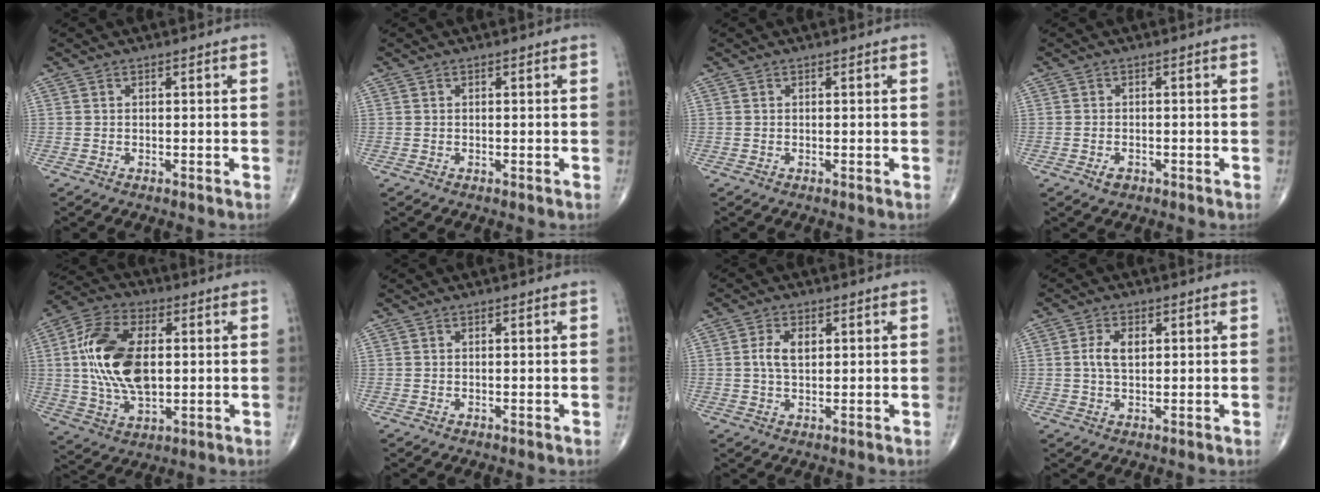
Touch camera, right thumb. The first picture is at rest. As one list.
[{"total": 0.0}, {"total": 0.0}, {"total": 1.9, "force": [-1.0, 1.2, 1.1], "torque": [-0.017, 0.002, -0.015]}, {"total": 17.8, "force": [1.7, 10.1, 14.6], "torque": [-0.283, 0.005, 0.032]}, {"total": 0.0}, {"total": 4.5, "force": [0.8, 2.6, 3.6], "torque": [-0.071, 0.002, 0.015]}, {"total": 4.3, "force": [0.8, 2.5, 3.5], "torque": [-0.069, 0.003, 0.014]}]